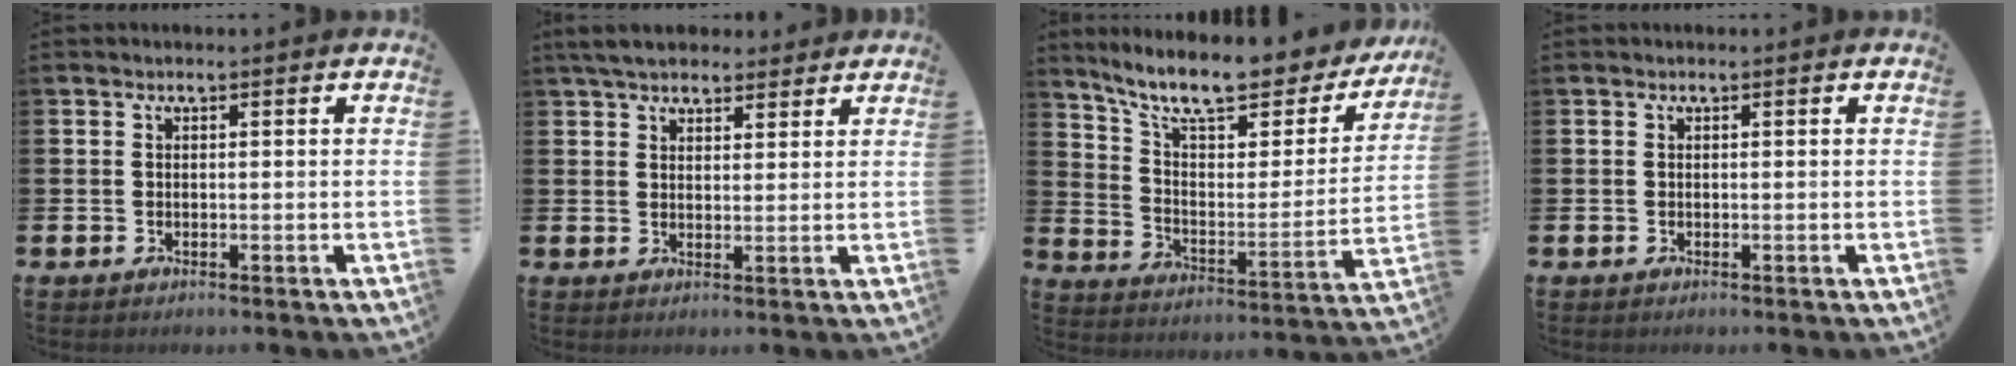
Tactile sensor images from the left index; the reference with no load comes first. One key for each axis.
{"total": 5.3, "fx": 4.9, "fy": 1.7, "fz": 1.2, "tx": -0.030, "ty": -0.013, "tz": 0.090}
{"total": 11.2, "fx": 9.5, "fy": 3.0, "fz": 5.1, "tx": -0.120, "ty": -0.064, "tz": 0.160}
{"total": 0.0}